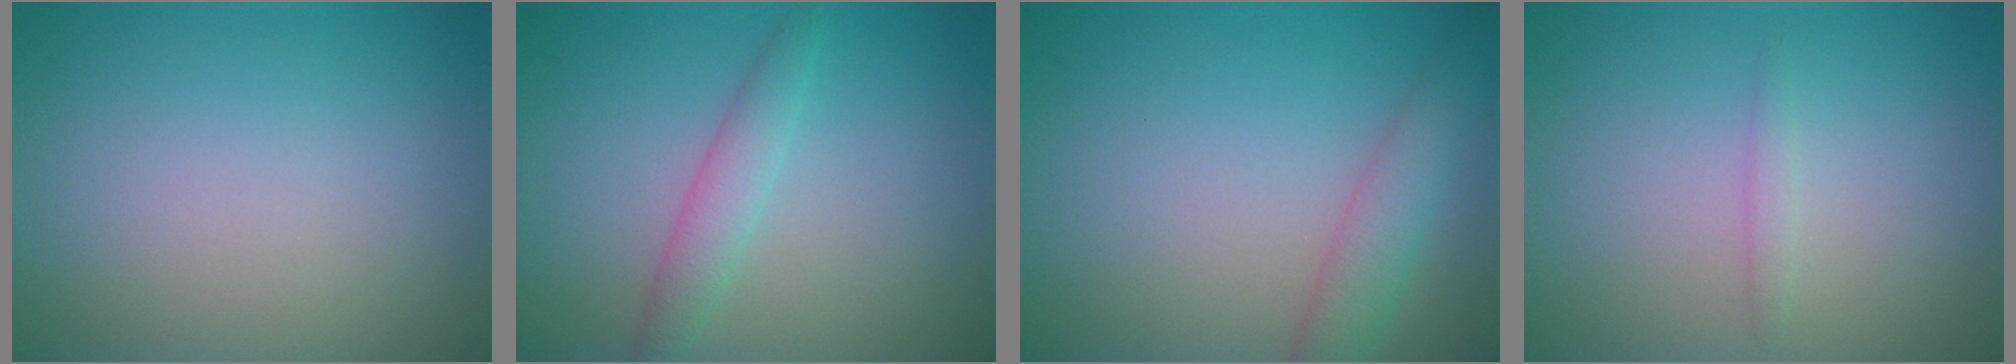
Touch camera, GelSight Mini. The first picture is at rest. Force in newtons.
{"total": 2.1, "press": 2.1, "slide": 0.0}
{"total": 3.0, "press": 3.0, "slide": 0.1}
{"total": 0.8, "press": 0.8, "slide": 0.0}